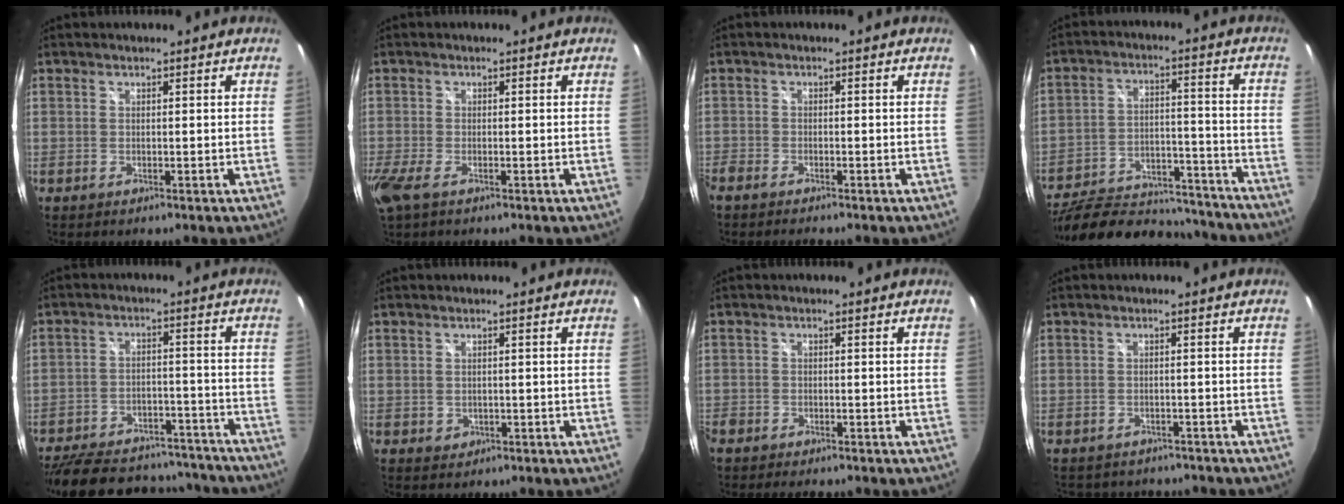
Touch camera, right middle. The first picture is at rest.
{"total": 4.4, "force": [-2.4, 1.4, 3.4], "torque": [-0.080, -0.019, -0.046]}
{"total": 2.4, "force": [-2.2, 0.4, 0.8], "torque": [-0.022, -0.012, -0.044]}
{"total": 25.2, "force": [-21.2, 9.1, 10.1], "torque": [-0.192, 0.006, -0.284]}
{"total": 27.6, "force": [-23.0, 10.5, 11.0], "torque": [-0.237, 0.011, -0.300]}
{"total": 1.5, "force": [-0.4, 1.4, 0.5], "torque": [-0.007, -0.002, -0.004]}
{"total": 3.6, "force": [-3.1, 1.4, 1.1], "torque": [-0.036, -0.014, -0.055]}
{"total": 7.0, "force": [-6.0, 3.1, 1.9], "torque": [-0.041, -0.011, -0.080]}